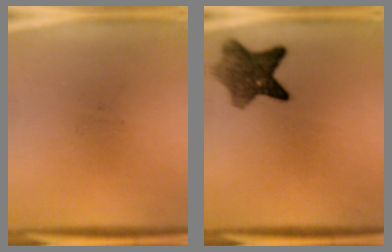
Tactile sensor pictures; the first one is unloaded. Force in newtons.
{"total": 7.3}